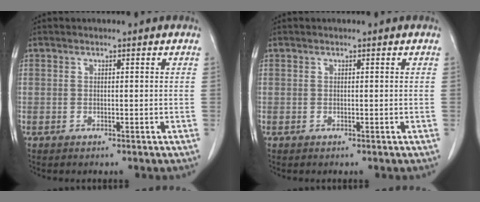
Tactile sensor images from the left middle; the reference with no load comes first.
{"total": 0.0}